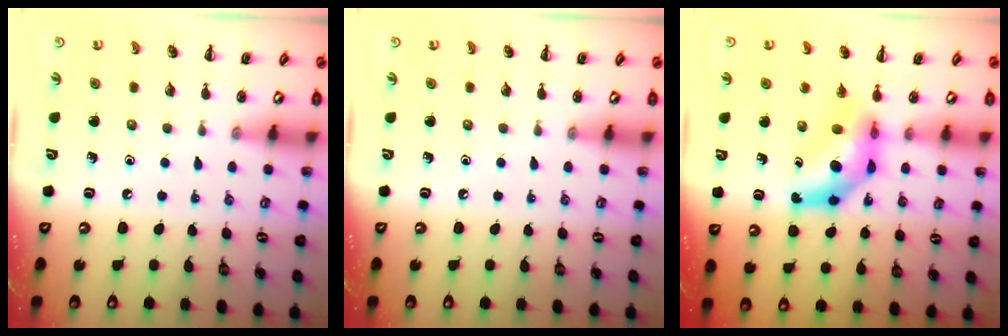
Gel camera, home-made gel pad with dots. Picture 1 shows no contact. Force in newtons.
{"total": 0.0}
{"total": 6.9, "press": 6.6, "slide": 2.0}